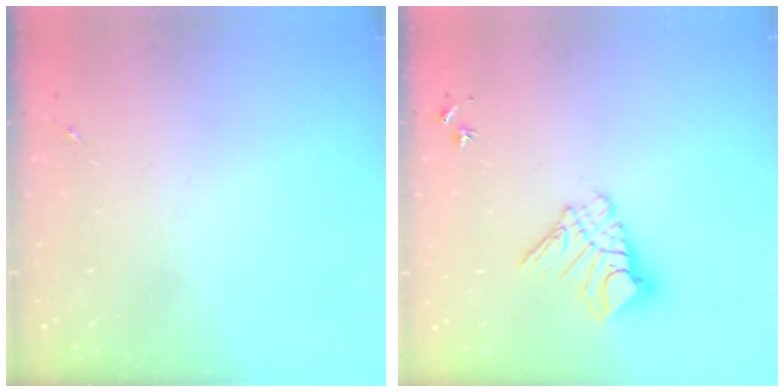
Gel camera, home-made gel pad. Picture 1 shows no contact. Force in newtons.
{"total": 10.6, "press": 10.5, "slide": 1.1}